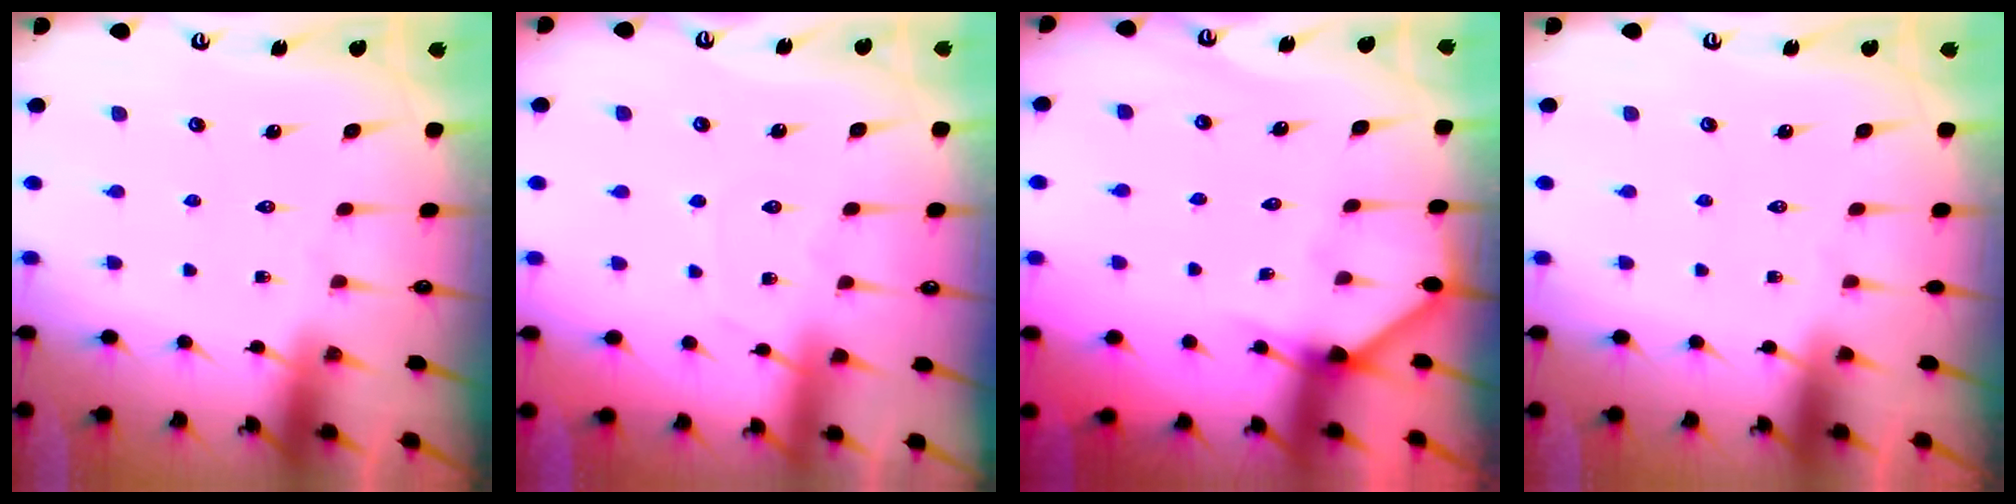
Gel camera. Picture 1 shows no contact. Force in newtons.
{"total": 4.0, "press": 4.0, "slide": 0.5}
{"total": 4.2, "press": 4.2, "slide": 0.3}
{"total": 0.0}